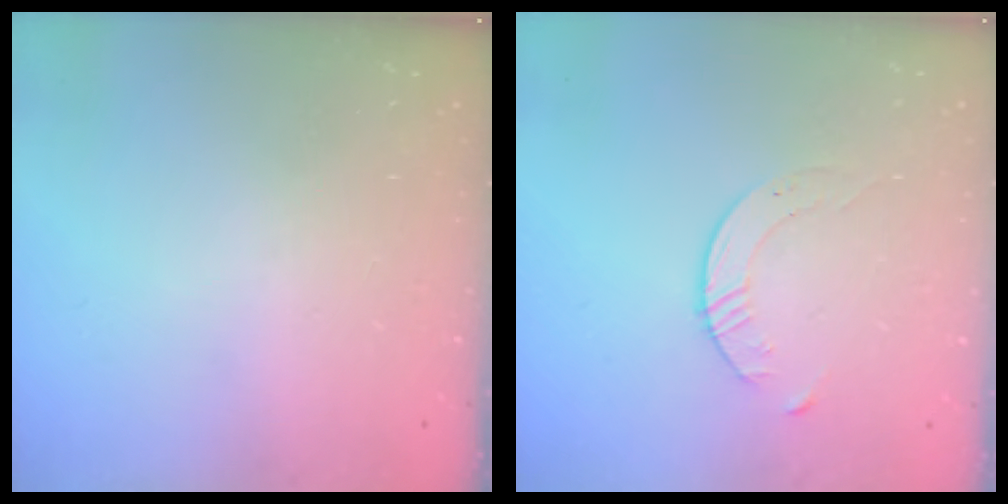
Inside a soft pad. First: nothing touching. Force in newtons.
{"total": 4.2, "press": 4.2, "slide": 0.5}